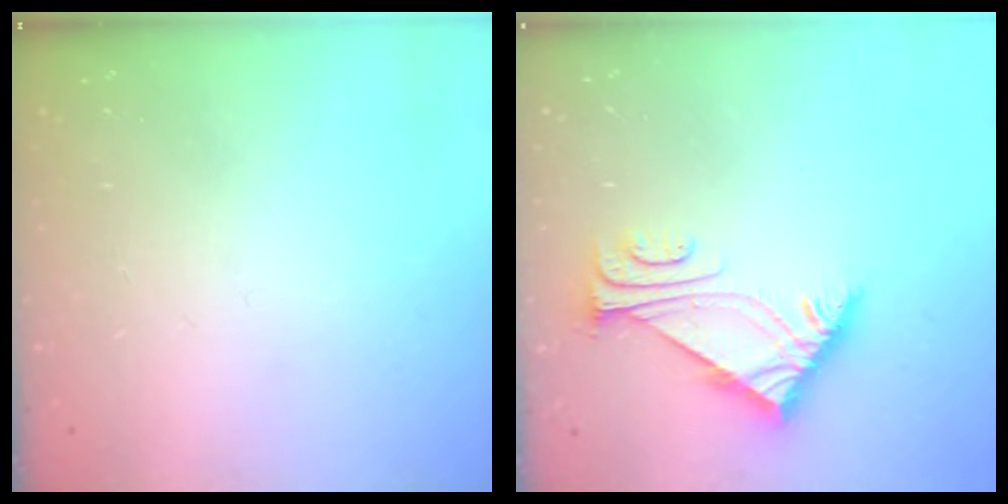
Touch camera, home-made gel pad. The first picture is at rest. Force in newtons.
{"total": 6.6, "press": 6.6, "slide": 1.0}